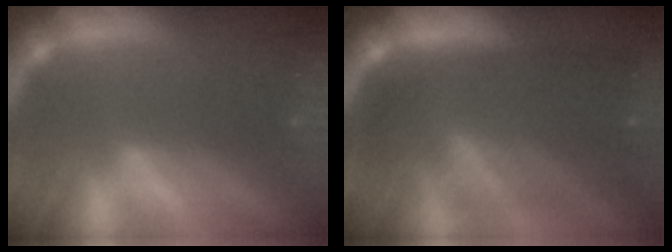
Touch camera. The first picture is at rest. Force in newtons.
{"total": 10.0}